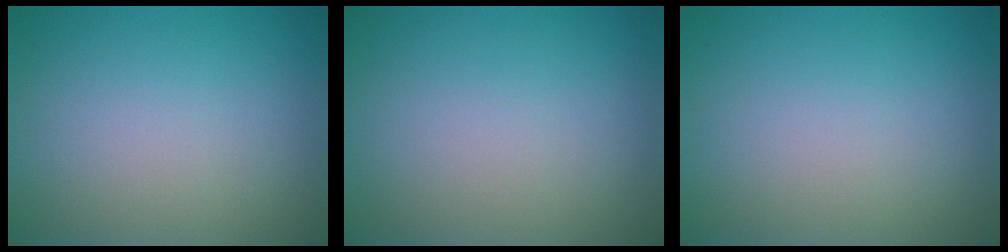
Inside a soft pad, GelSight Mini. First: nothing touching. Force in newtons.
{"total": 0.0}
{"total": 0.0}